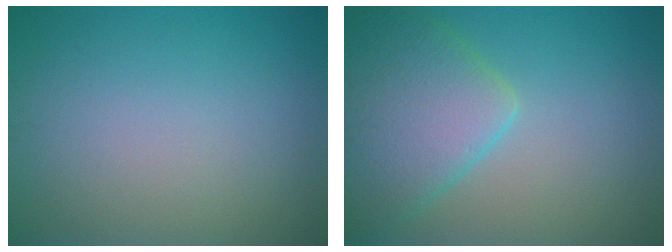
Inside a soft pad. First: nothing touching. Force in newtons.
{"total": 6.9, "press": 6.9, "slide": 0.5}